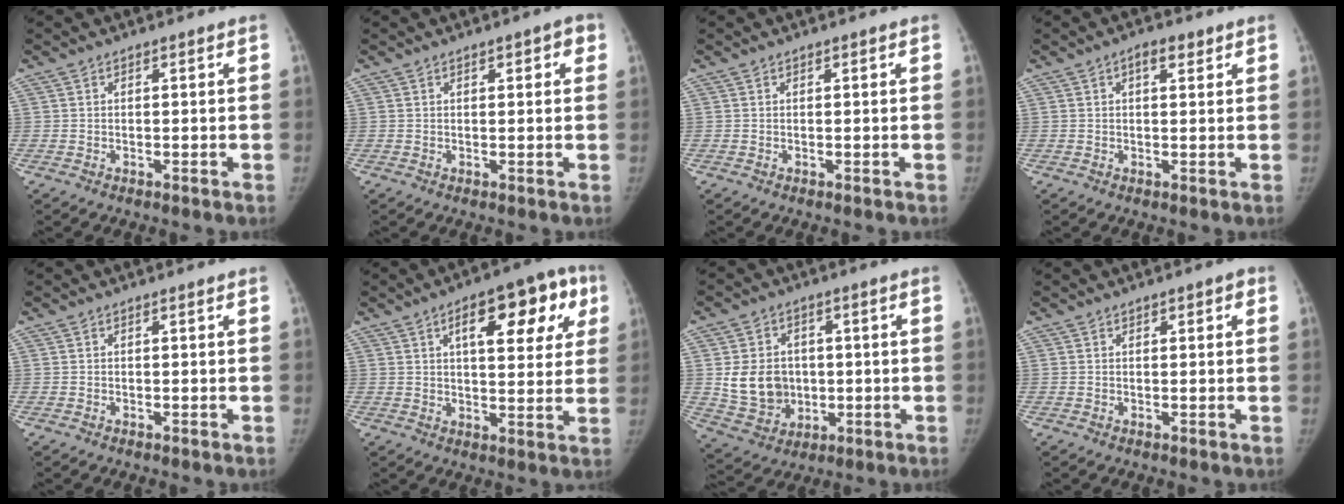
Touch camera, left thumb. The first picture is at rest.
{"total": 3.3, "force": [1.4, 1.4, 2.6], "torque": [-0.017, 0.000, 0.013]}
{"total": 0.0}
{"total": 3.2, "force": [1.6, 1.5, 2.4], "torque": [-0.025, -0.003, 0.021]}
{"total": 0.0}
{"total": 16.2, "force": [6.3, 7.0, 13.1], "torque": [-0.126, 0.007, 0.079]}
{"total": 11.3, "force": [0.2, 9.5, 6.0], "torque": [-0.071, -0.007, 0.020]}
{"total": 1.8, "force": [0.8, 1.0, 1.3], "torque": [-0.010, 0.001, 0.009]}